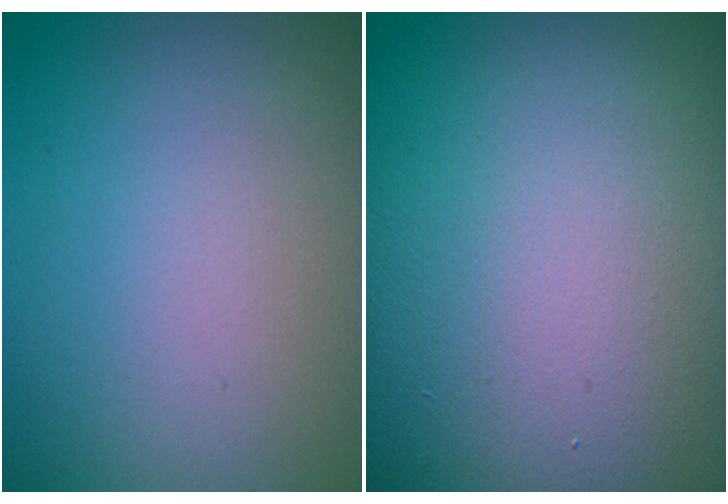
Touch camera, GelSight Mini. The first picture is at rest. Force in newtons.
{"total": 25.5, "press": 25.5, "slide": 1.0}